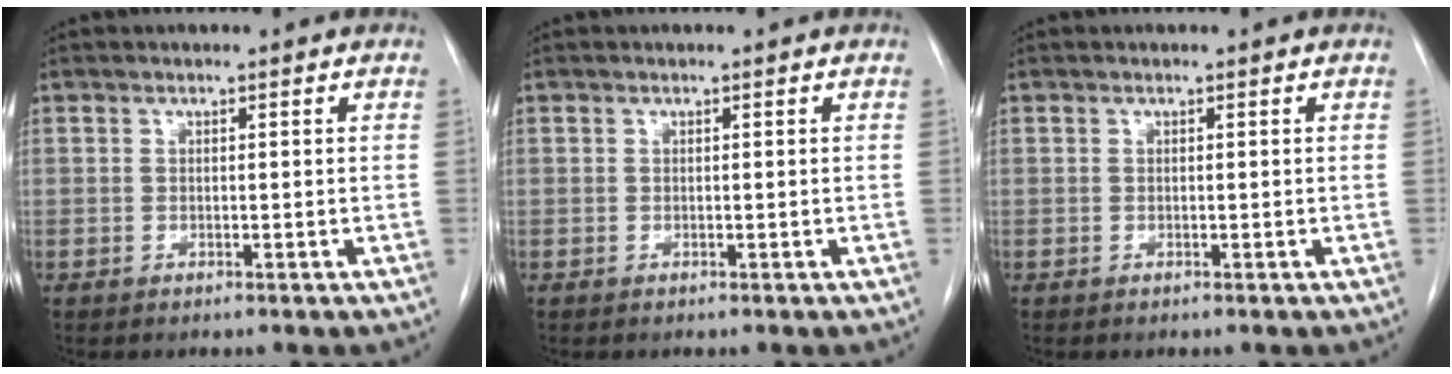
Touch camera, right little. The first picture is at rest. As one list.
[{"total": 0.0}, {"total": 0.0}]